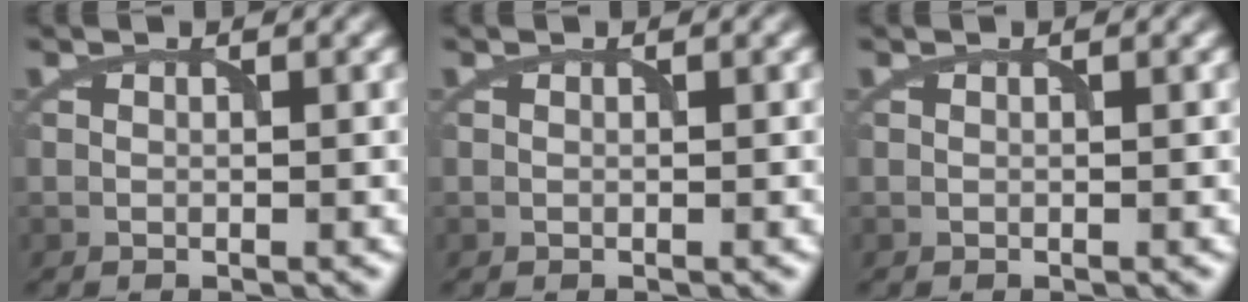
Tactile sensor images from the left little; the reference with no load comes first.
{"total": 0.0}
{"total": 0.0}